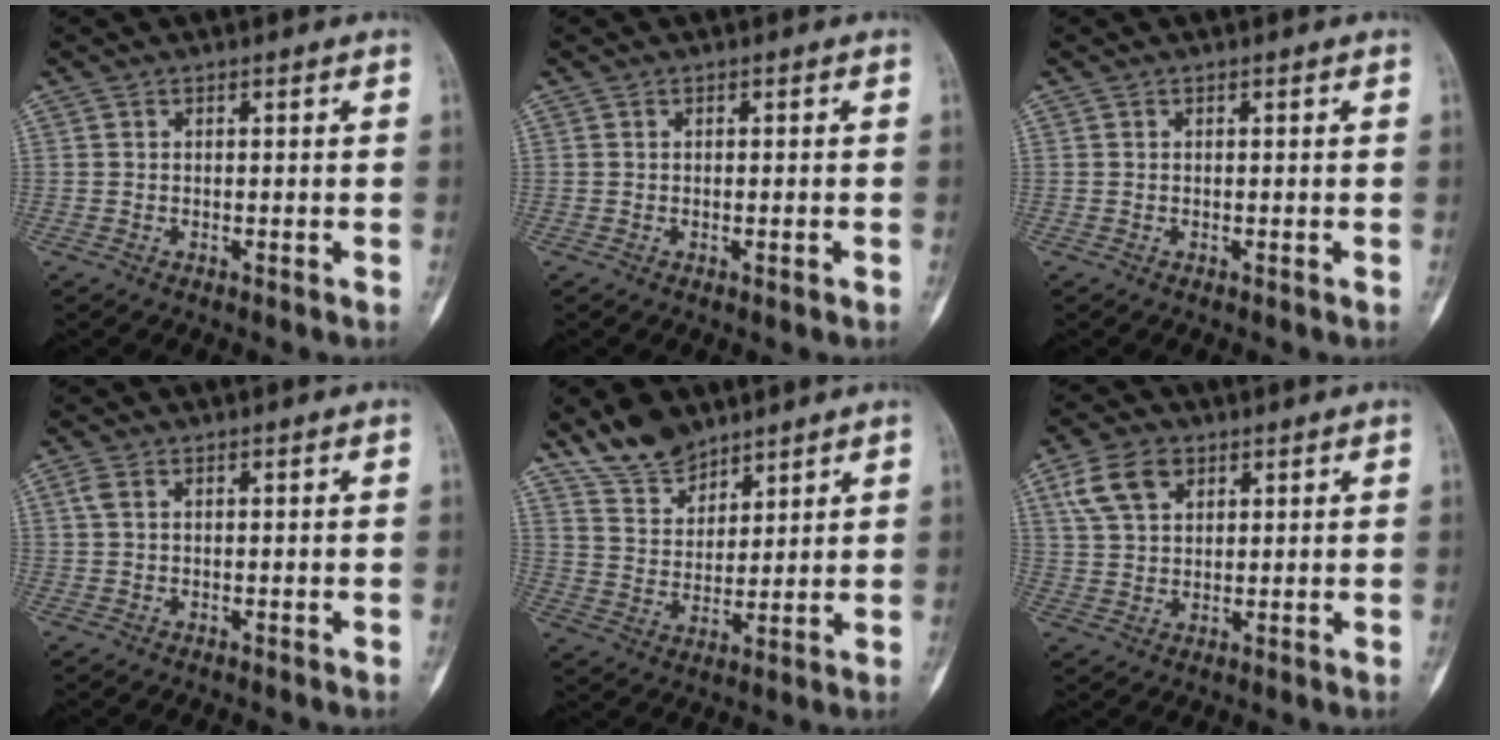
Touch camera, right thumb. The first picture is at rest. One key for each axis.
{"total": 0.7, "fx": -0.3, "fy": 0.1, "fz": 0.6, "tx": -0.009, "ty": 0.000, "tz": -0.001}
{"total": 0.0}
{"total": 1.4, "fx": 0.5, "fy": 0.7, "fz": 1.1, "tx": -0.035, "ty": 0.011, "tz": 0.015}
{"total": 9.1, "fx": 7.5, "fy": 4.2, "fz": 3.0, "tx": -0.034, "ty": -0.041, "tz": 0.150}
{"total": 7.8, "fx": 3.8, "fy": 5.1, "fz": 4.7, "tx": -0.076, "ty": -0.003, "tz": 0.075}